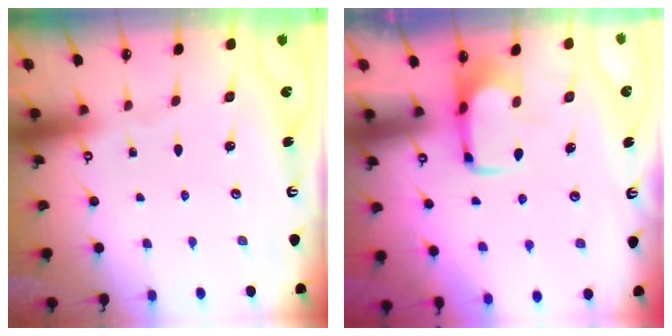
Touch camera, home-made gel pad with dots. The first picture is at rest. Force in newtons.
{"total": 1.8, "press": 1.7, "slide": 0.5}